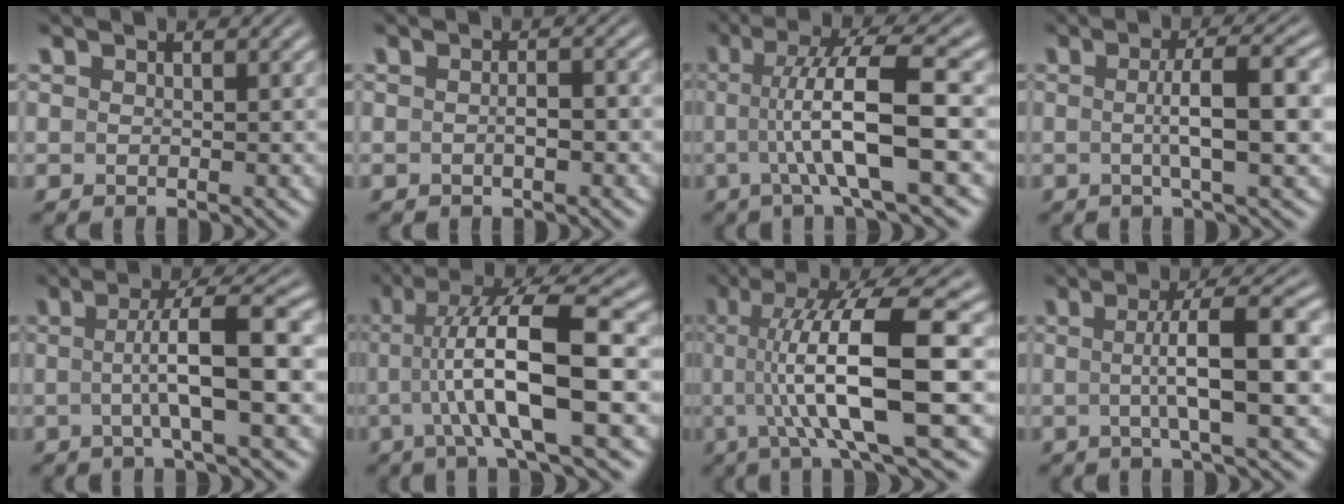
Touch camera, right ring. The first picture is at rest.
{"total": 1.2, "force": [-0.6, 0.3, 1.0], "torque": [-0.014, 0.003, -0.013]}
{"total": 6.9, "force": [0.1, 1.1, 6.8], "torque": [-0.124, -0.003, 0.003]}
{"total": 4.0, "force": [-0.2, -0.3, 4.0], "torque": [-0.062, 0.003, -0.004]}
{"total": 5.2, "force": [-0.6, 0.1, 5.2], "torque": [-0.079, 0.004, -0.009]}
{"total": 8.4, "force": [0.3, 2.3, 8.1], "torque": [-0.149, -0.003, 0.007]}
{"total": 9.6, "force": [0.7, 2.3, 9.3], "torque": [-0.157, -0.003, 0.017]}
{"total": 5.1, "force": [-0.2, -0.1, 5.1], "torque": [-0.078, 0.004, -0.004]}